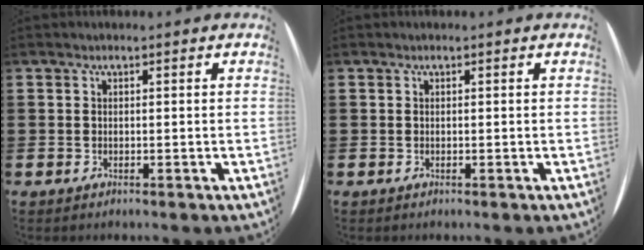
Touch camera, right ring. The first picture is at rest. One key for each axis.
{"total": 0.0}